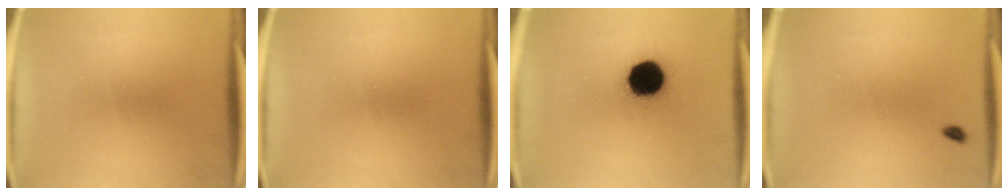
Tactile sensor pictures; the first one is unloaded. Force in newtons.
{"total": 0.0}
{"total": 15.4}
{"total": 1.1}